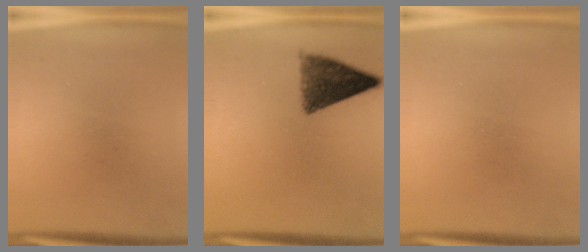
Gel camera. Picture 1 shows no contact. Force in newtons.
{"total": 8.8}
{"total": 0.0}